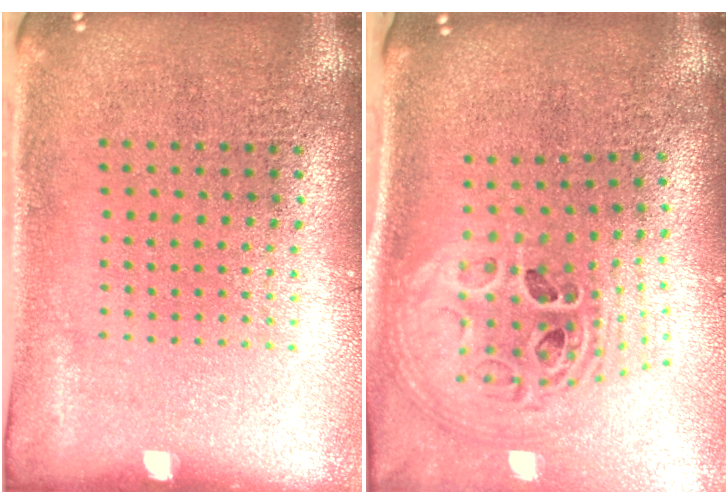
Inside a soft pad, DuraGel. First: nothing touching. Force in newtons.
{"total": 2.1, "press": 1.6, "slide": 1.3}